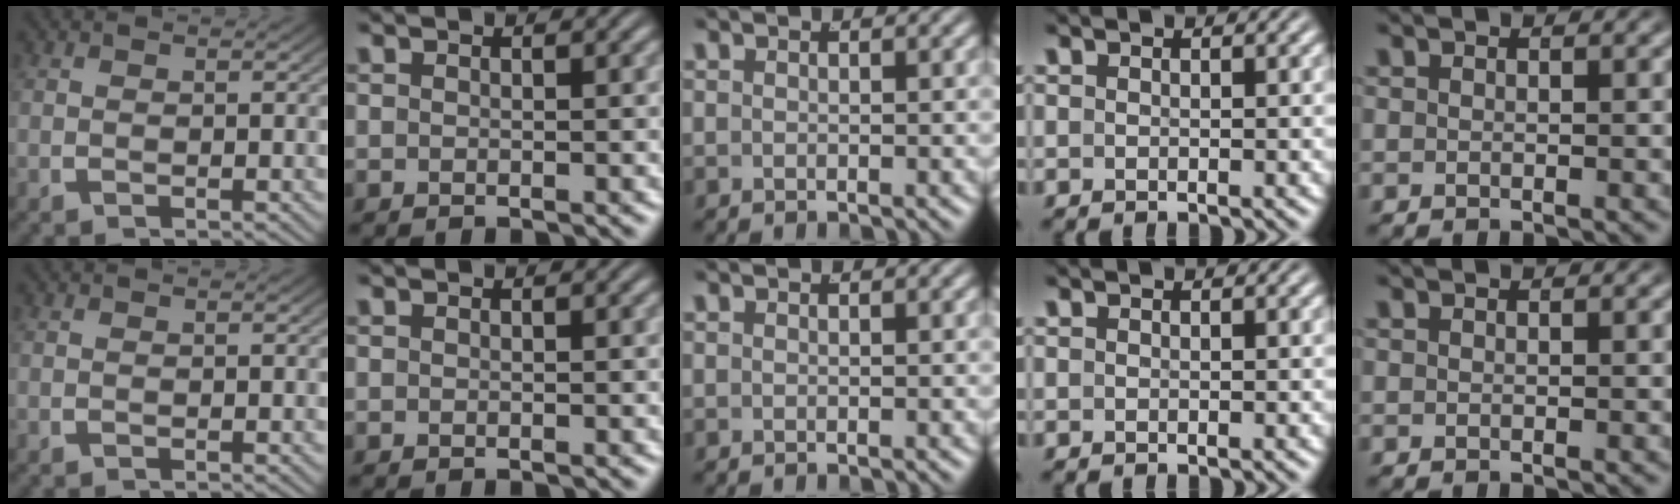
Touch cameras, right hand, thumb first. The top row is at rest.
{}